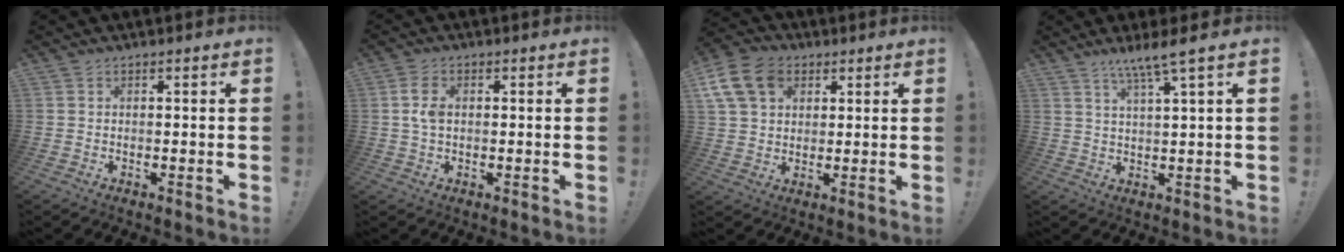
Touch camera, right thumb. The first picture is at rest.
{"total": 4.6, "force": [0.5, 2.8, 3.7], "torque": [-0.069, 0.004, 0.009]}
{"total": 14.0, "force": [5.7, 10.2, 7.6], "torque": [-0.135, -0.021, 0.114]}
{"total": 6.4, "force": [4.5, -0.9, 4.5], "torque": [-0.084, -0.025, 0.072]}